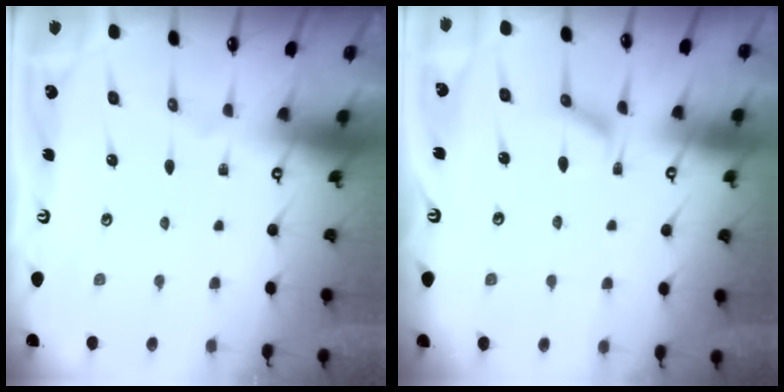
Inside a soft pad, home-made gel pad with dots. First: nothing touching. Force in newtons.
{"total": 1.9, "press": 1.9, "slide": 0.6}